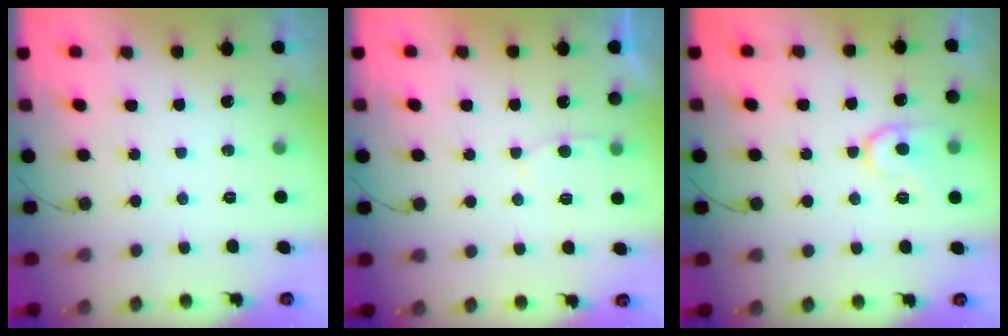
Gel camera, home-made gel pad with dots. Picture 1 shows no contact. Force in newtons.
{"total": 3.0, "press": 3.0, "slide": 0.4}
{"total": 10.9, "press": 10.9, "slide": 0.8}